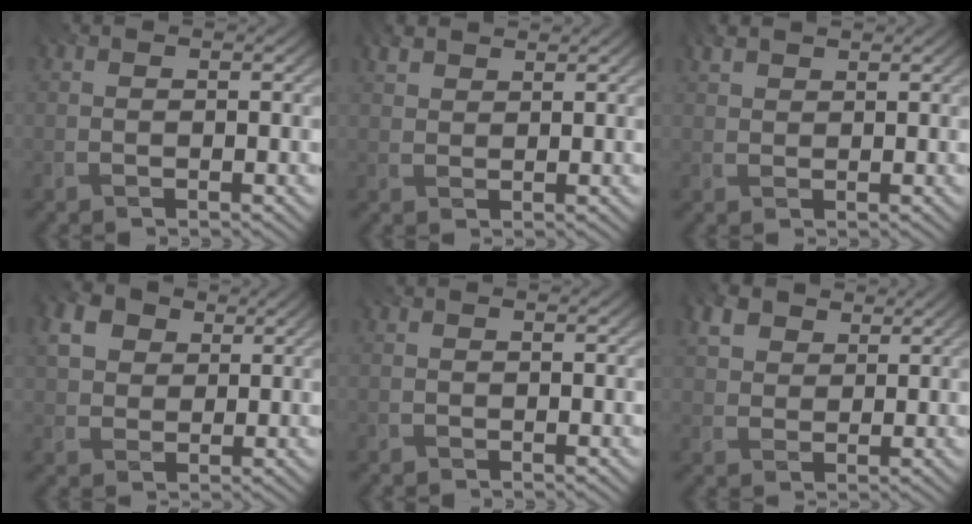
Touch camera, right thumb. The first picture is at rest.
{"total": 2.5, "force": [2.1, 1.0, 0.9], "torque": [-0.026, 0.005, 0.042]}
{"total": 2.1, "force": [1.7, 0.7, 0.9], "torque": [-0.026, 0.007, 0.036]}
{"total": 4.6, "force": [1.7, 3.6, 2.4], "torque": [-0.066, 0.003, 0.028]}
{"total": 0.7, "force": [-0.5, 0.3, -0.2], "torque": [0.002, 0.001, -0.009]}
{"total": 4.0, "force": [2.3, 2.6, 1.9], "torque": [-0.055, 0.004, 0.045]}